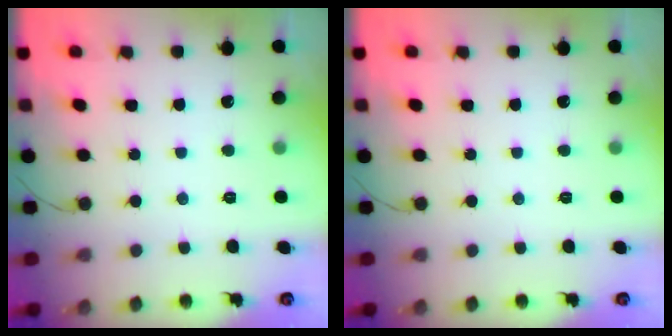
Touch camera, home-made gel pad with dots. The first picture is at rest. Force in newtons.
{"total": 0.0}